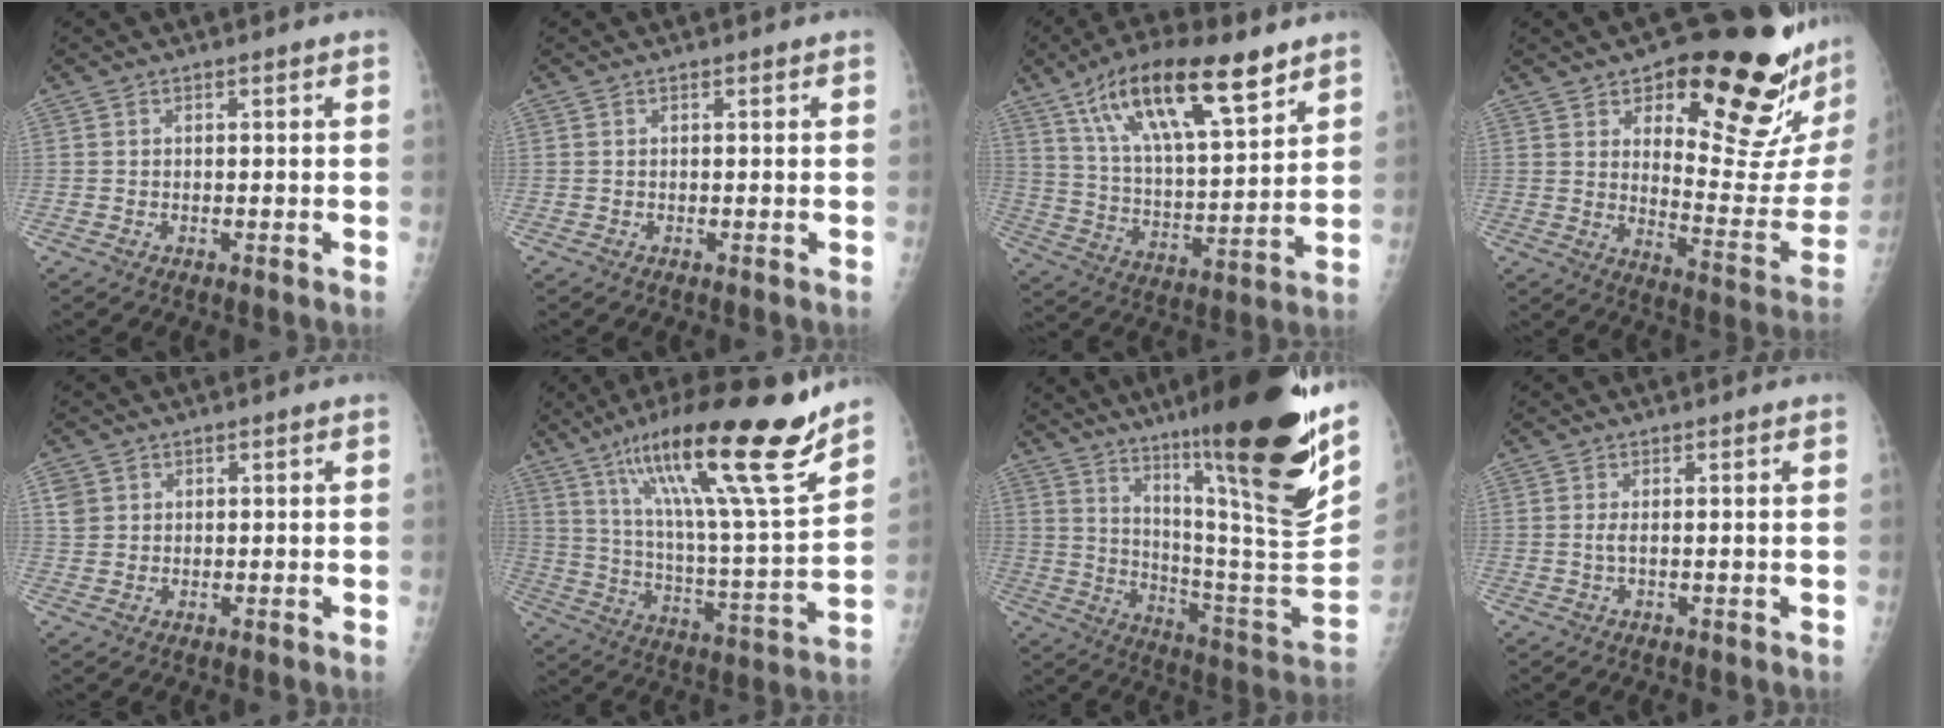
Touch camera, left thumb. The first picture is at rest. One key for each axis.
{"total": 0.0}
{"total": 21.3, "fx": 12.6, "fy": 6.9, "fz": 15.7, "tx": -0.253, "ty": -0.036, "tz": 0.225}
{"total": 25.1, "fx": 15.2, "fy": 7.9, "fz": 18.4, "tx": -0.204, "ty": -0.090, "tz": 0.217}
{"total": 2.9, "fx": 1.2, "fy": 2.5, "fz": 0.8, "tx": -0.005, "ty": -0.004, "tz": 0.024}
{"total": 25.8, "fx": 17.1, "fy": 3.2, "fz": 19.0, "tx": -0.296, "ty": -0.061, "tz": 0.287}
{"total": 29.8, "fx": 18.0, "fy": 3.4, "fz": 23.5, "tx": -0.326, "ty": -0.085, "tz": 0.286}
{"total": 1.1, "fx": 0.1, "fy": -0.2, "fz": 1.1, "tx": -0.034, "ty": -0.003, "tz": 0.001}